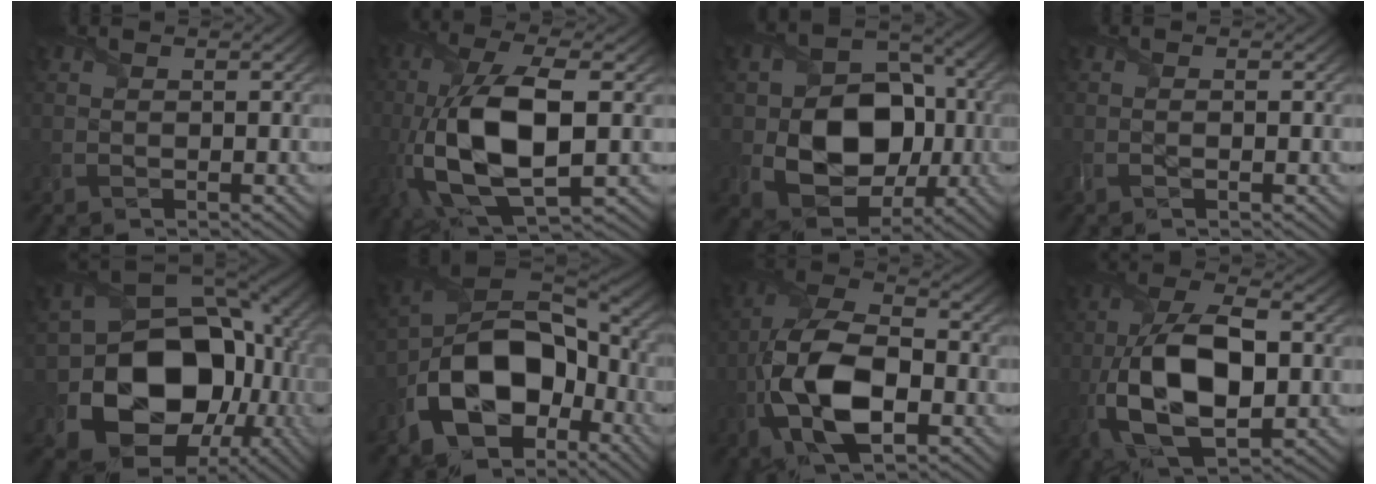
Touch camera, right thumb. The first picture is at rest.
{"total": 14.0, "force": [-2.0, 6.0, 12.6], "torque": [-0.285, -0.011, -0.034]}
{"total": 12.9, "force": [-1.6, 9.7, 8.3], "torque": [-0.143, -0.012, -0.030]}
{"total": 0.8, "force": [-0.4, 0.1, 0.7], "torque": [-0.016, -0.002, -0.006]}
{"total": 18.5, "force": [-4.6, 14.5, 10.7], "torque": [-0.201, -0.057, -0.057]}
{"total": 16.6, "force": [-6.6, 10.4, 11.2], "torque": [-0.228, -0.039, -0.125]}
{"total": 13.3, "force": [-4.4, 6.7, 10.6], "torque": [-0.237, -0.008, -0.095]}
{"total": 13.8, "force": [-2.5, 7.3, 11.5], "torque": [-0.243, -0.012, -0.049]}